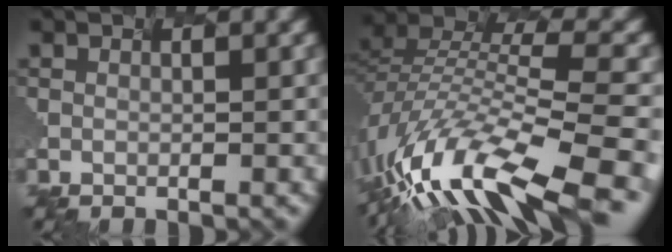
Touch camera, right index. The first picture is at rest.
{"total": 13.5, "force": [-9.4, 3.2, 9.1], "torque": [-0.232, 0.004, -0.145]}